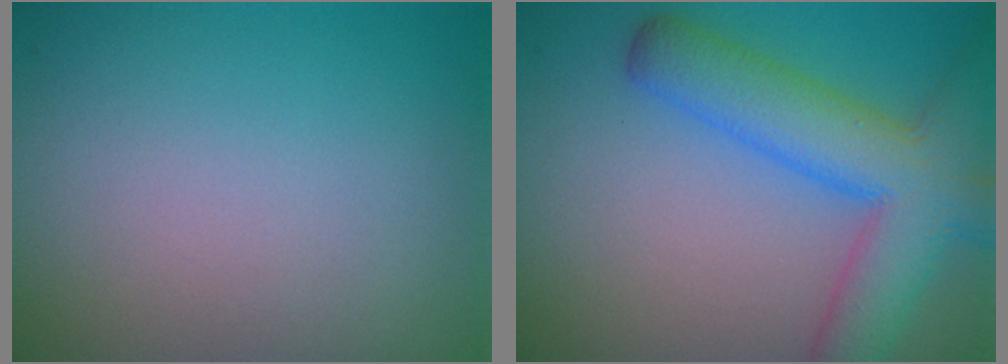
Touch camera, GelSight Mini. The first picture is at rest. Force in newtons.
{"total": 7.6, "press": 7.6, "slide": 0.4}